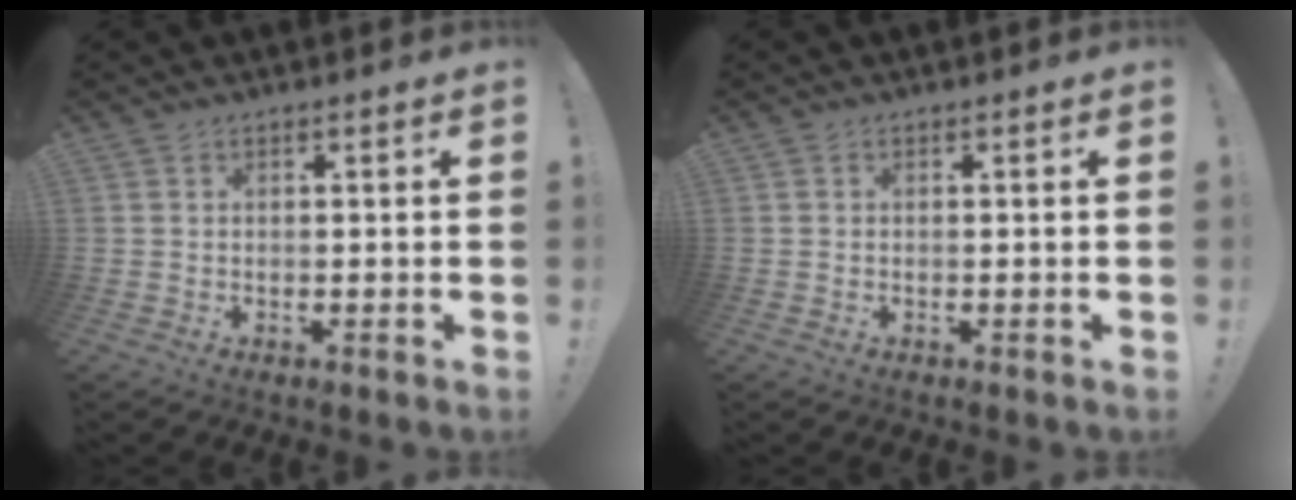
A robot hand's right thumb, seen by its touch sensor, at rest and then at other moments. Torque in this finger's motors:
{"motor_torque": [0.11, 0.21, 0.07, 0.02, 0.01]}